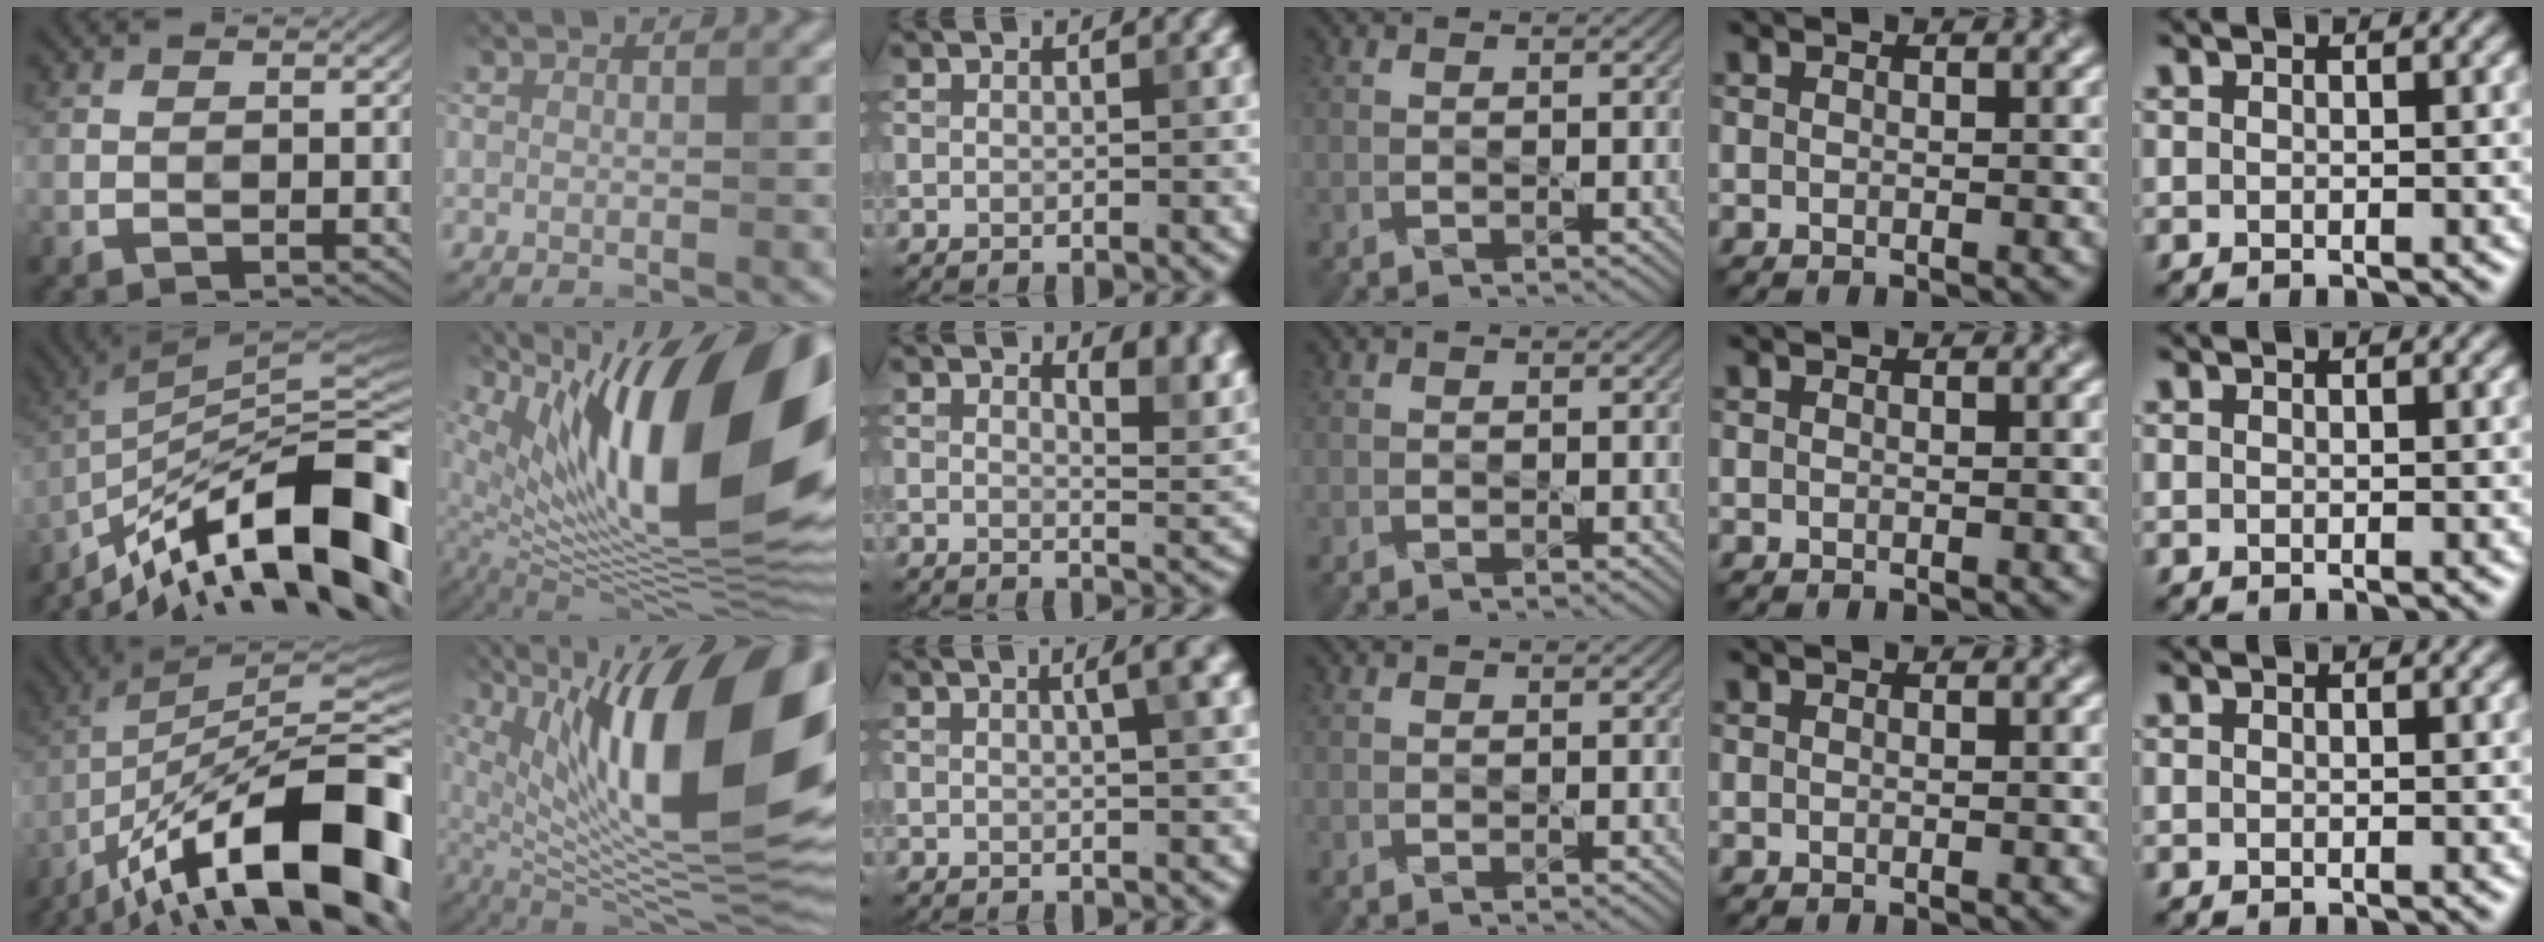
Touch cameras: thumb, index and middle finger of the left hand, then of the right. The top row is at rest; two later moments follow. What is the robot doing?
{"motion": "dispense", "object": "syringe"}